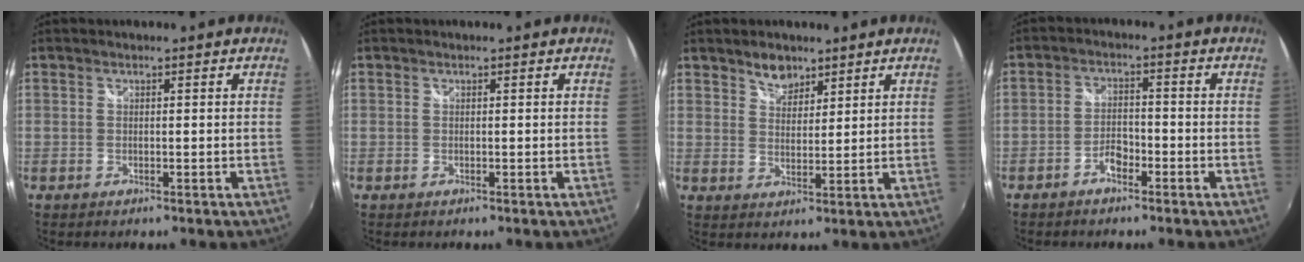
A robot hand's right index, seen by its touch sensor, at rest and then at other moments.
{"total": 0.0}
{"total": 4.4, "force": [3.4, 2.3, 1.5], "torque": [-0.015, 0.003, 0.059]}
{"total": 3.6, "force": [-2.5, 1.7, 1.9], "torque": [-0.046, 0.006, -0.044]}